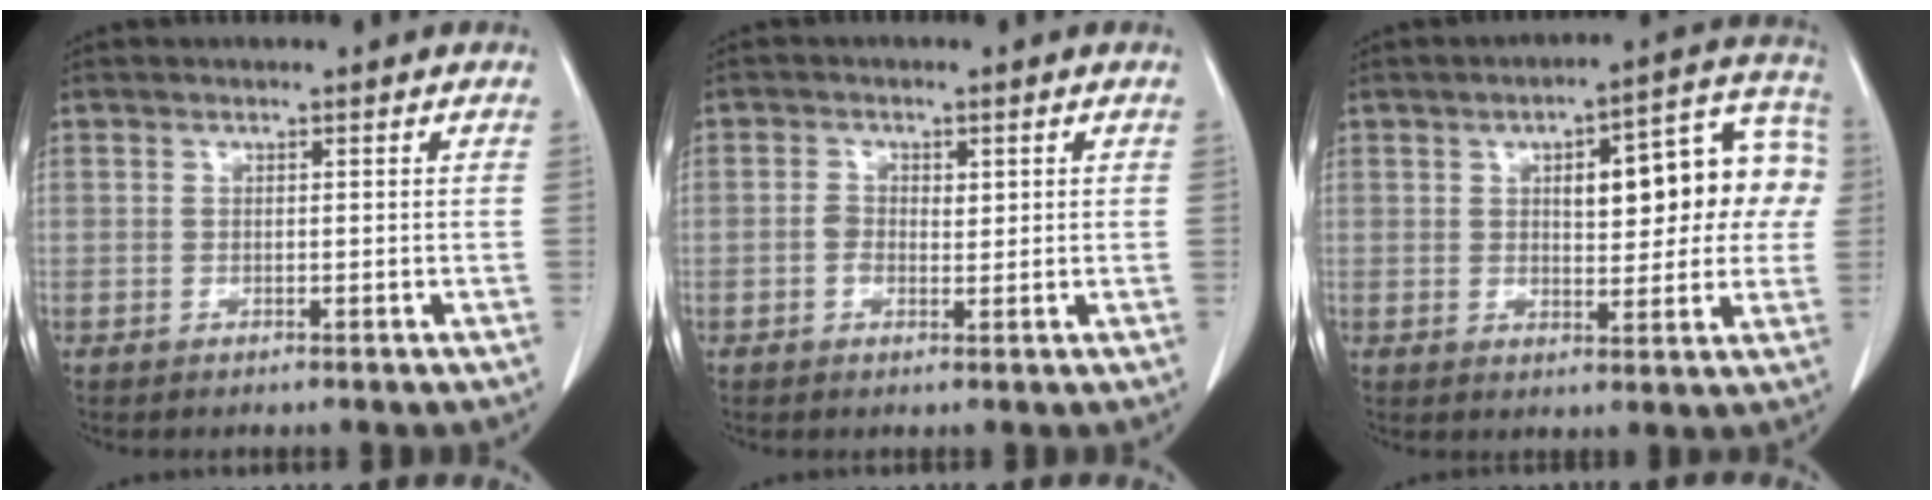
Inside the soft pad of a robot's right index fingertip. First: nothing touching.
{"total": 2.5, "force": [0.2, 1.8, 1.7], "torque": [-0.031, 0.005, 0.004]}
{"total": 14.5, "force": [2.5, 5.4, 13.2], "torque": [-0.159, 0.044, 0.035]}